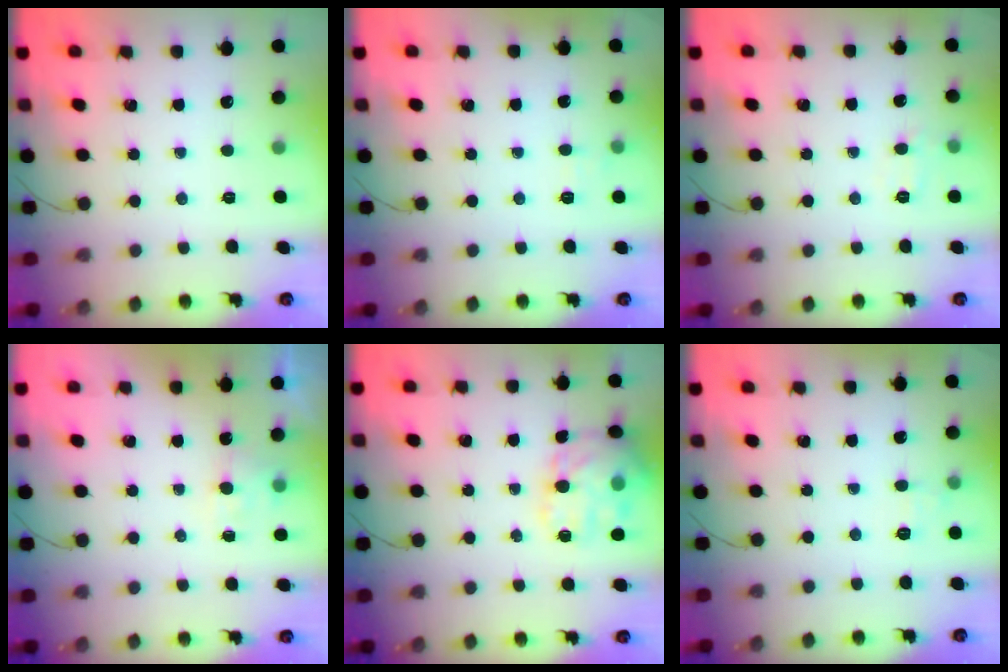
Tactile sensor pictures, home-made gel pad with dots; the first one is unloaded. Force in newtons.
{"total": 5.1, "press": 4.8, "slide": 1.4}
{"total": 5.9, "press": 5.7, "slide": 1.5}
{"total": 2.6, "press": 2.4, "slide": 1.1}
{"total": 18.4, "press": 18.3, "slide": 1.6}
{"total": 5.5, "press": 5.3, "slide": 1.5}